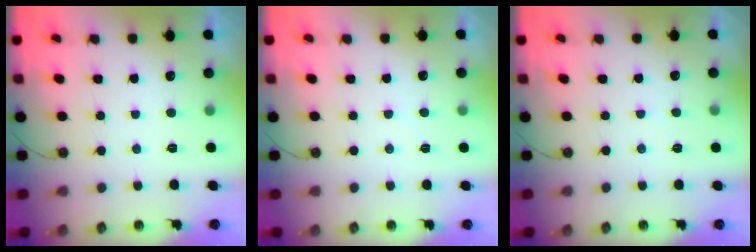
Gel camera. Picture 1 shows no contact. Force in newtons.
{"total": 2.0, "press": 2.0, "slide": 0.3}
{"total": 2.4, "press": 2.4, "slide": 0.4}